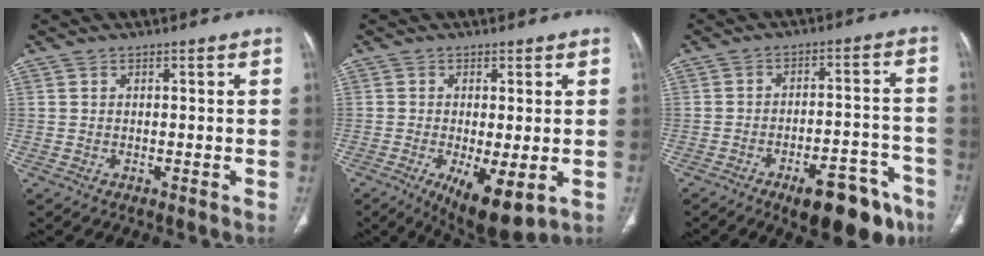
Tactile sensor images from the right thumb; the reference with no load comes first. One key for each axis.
{"total": 9.5, "fx": -2.7, "fy": 3.3, "fz": 8.5, "tx": -0.138, "ty": -0.022, "tz": -0.034}
{"total": 14.2, "fx": -8.9, "fy": 5.4, "fz": 9.7, "tx": -0.102, "ty": 0.064, "tz": -0.121}